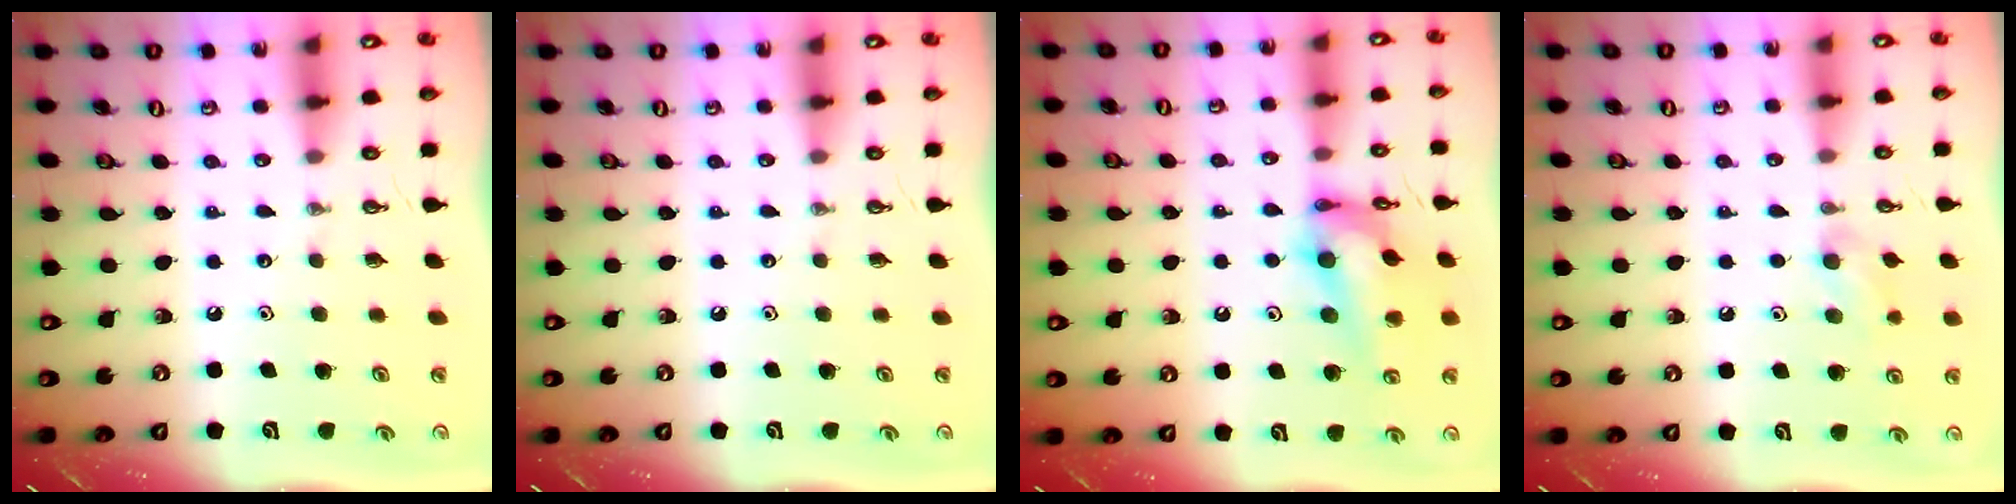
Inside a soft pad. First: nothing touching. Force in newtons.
{"total": 0.0}
{"total": 15.5, "press": 15.4, "slide": 1.1}
{"total": 6.5, "press": 6.4, "slide": 1.4}